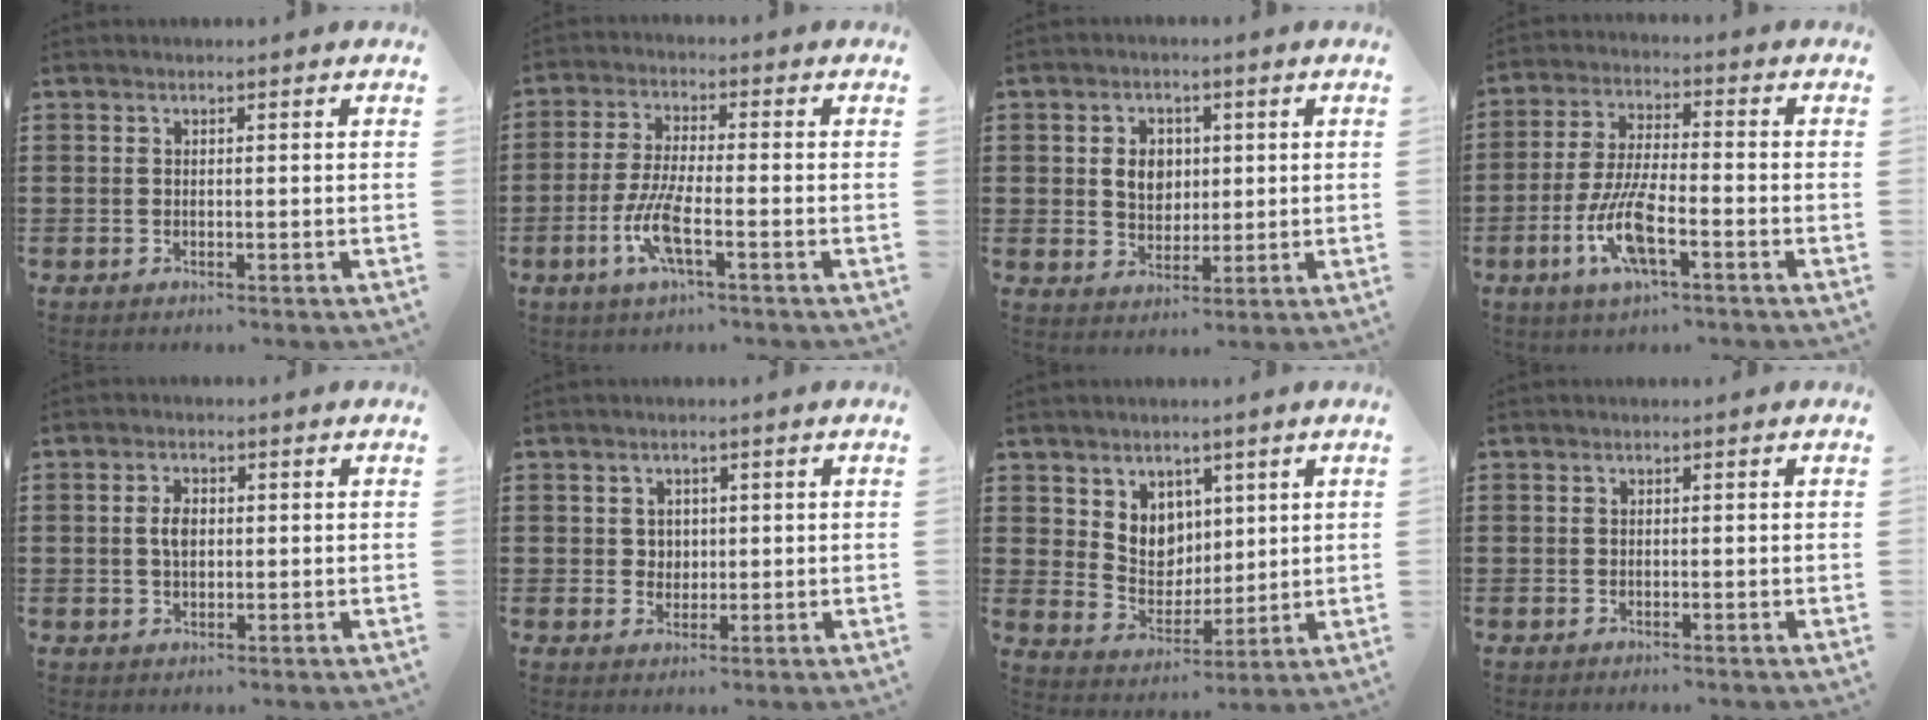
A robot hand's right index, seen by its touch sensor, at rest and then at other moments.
{"total": 7.2, "force": [-2.9, 1.7, 6.4], "torque": [-0.146, -0.015, -0.059]}
{"total": 4.8, "force": [0.8, 3.8, 2.8], "torque": [-0.061, 0.010, 0.009]}
{"total": 9.3, "force": [-3.8, 2.4, 8.2], "torque": [-0.185, -0.014, -0.075]}
{"total": 3.1, "force": [0.3, 1.7, 2.5], "torque": [-0.052, 0.007, 0.003]}
{"total": 2.1, "force": [0.7, 1.9, 0.4], "torque": [-0.016, 0.010, 0.012]}
{"total": 6.2, "force": [3.4, 5.1, 1.0], "torque": [-0.034, -0.011, 0.062]}
{"total": 0.0}